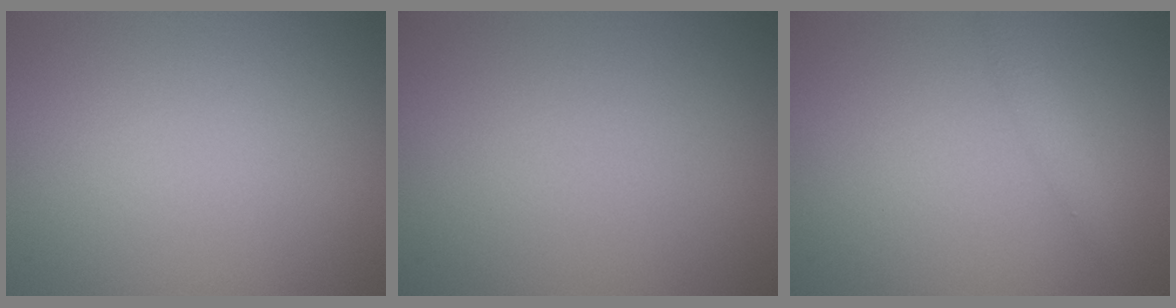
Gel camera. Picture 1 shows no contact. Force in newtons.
{"total": 0.0}
{"total": 1.4, "press": 1.4, "slide": 0.0}